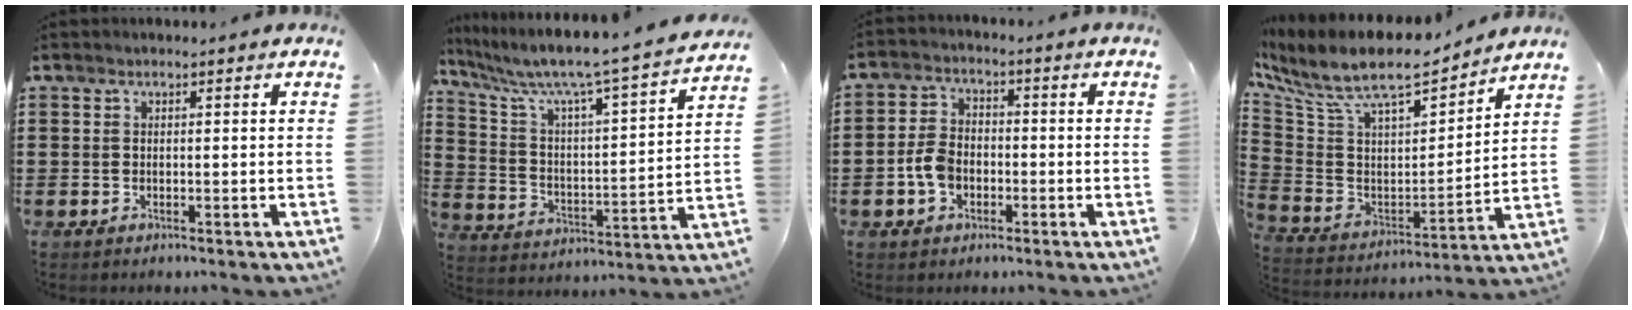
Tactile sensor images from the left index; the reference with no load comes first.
{"total": 7.2, "force": [6.1, -0.1, 3.8], "torque": [-0.104, -0.056, 0.093]}
{"total": 5.1, "force": [-1.6, 3.6, 3.3], "torque": [-0.088, 0.002, -0.037]}
{"total": 10.5, "force": [8.5, 3.1, 5.3], "torque": [-0.140, -0.057, 0.148]}